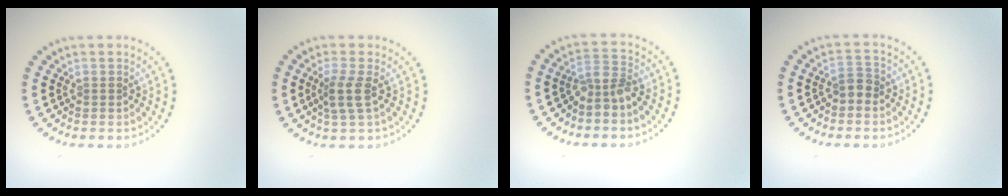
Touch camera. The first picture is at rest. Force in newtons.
{"total": 2.0, "press": 1.6, "slide": 1.2}
{"total": 2.4, "press": 2.0, "slide": 1.4}
{"total": 1.4, "press": 1.3, "slide": 0.7}